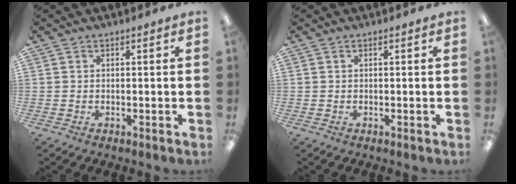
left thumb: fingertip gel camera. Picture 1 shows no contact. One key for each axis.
{"total": 0.0}